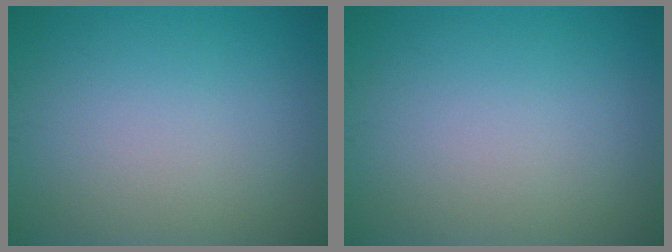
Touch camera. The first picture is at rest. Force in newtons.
{"total": 0.0}